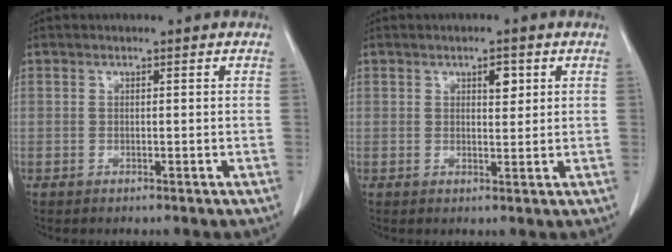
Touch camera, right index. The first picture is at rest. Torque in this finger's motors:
{"motor_torque": [0.01, 0.01, 0.00, 0.00]}